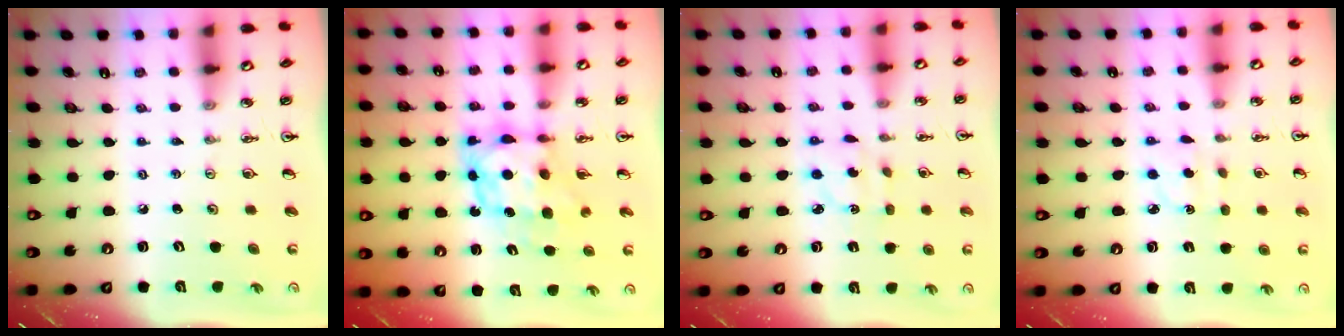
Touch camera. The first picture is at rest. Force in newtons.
{"total": 8.9, "press": 8.8, "slide": 1.0}
{"total": 3.3, "press": 3.3, "slide": 0.7}
{"total": 3.2, "press": 3.1, "slide": 0.8}